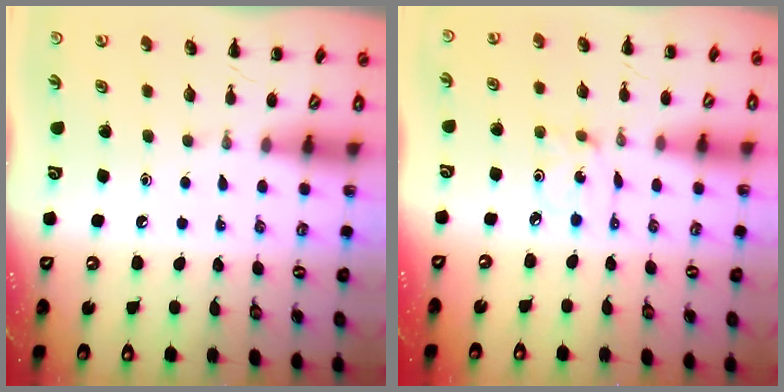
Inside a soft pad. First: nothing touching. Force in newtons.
{"total": 1.8, "press": 1.7, "slide": 0.5}